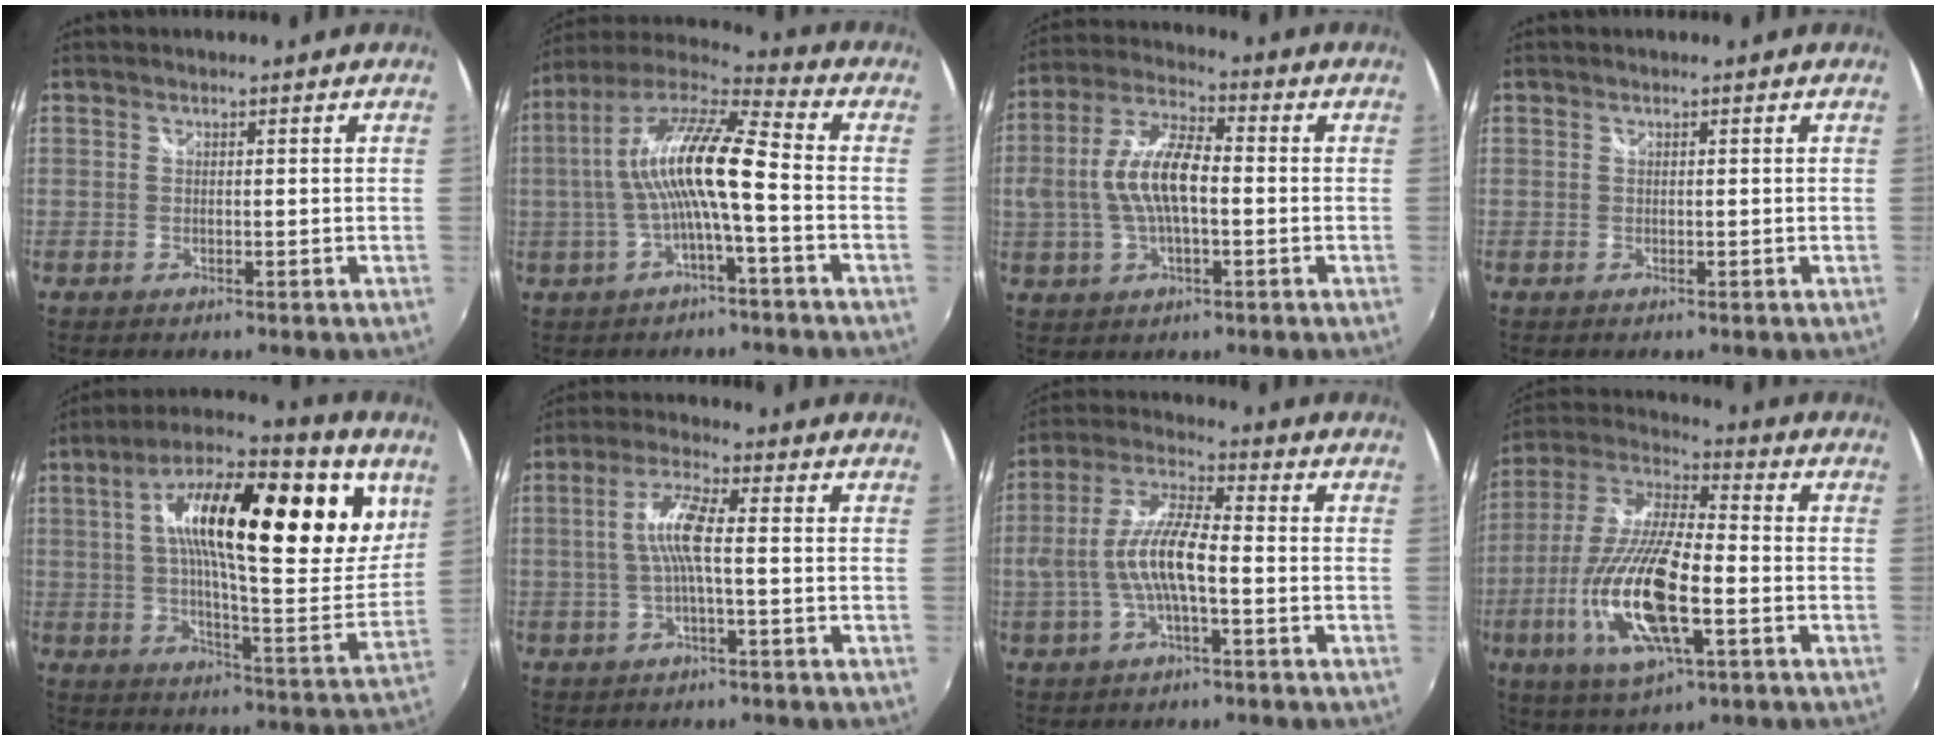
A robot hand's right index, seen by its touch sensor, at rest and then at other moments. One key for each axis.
{"total": 13.5, "fx": -1.5, "fy": 2.0, "fz": 13.2, "tx": -0.250, "ty": 0.015, "tz": -0.028}
{"total": 11.2, "fx": -1.0, "fy": 4.6, "fz": 10.2, "tx": -0.208, "ty": 0.009, "tz": -0.017}
{"total": 0.0}
{"total": 28.2, "fx": 9.5, "fy": 8.9, "fz": 25.0, "tx": -0.401, "ty": 0.026, "tz": 0.136}
{"total": 6.5, "fx": -0.7, "fy": 0.6, "fz": 6.5, "tx": -0.136, "ty": 0.008, "tz": -0.011}
{"total": 10.7, "fx": -2.2, "fy": 2.7, "fz": 10.2, "tx": -0.208, "ty": 0.005, "tz": -0.037}
{"total": 20.0, "fx": -6.1, "fy": 6.2, "fz": 18.0, "tx": -0.367, "ty": -0.027, "tz": -0.116}